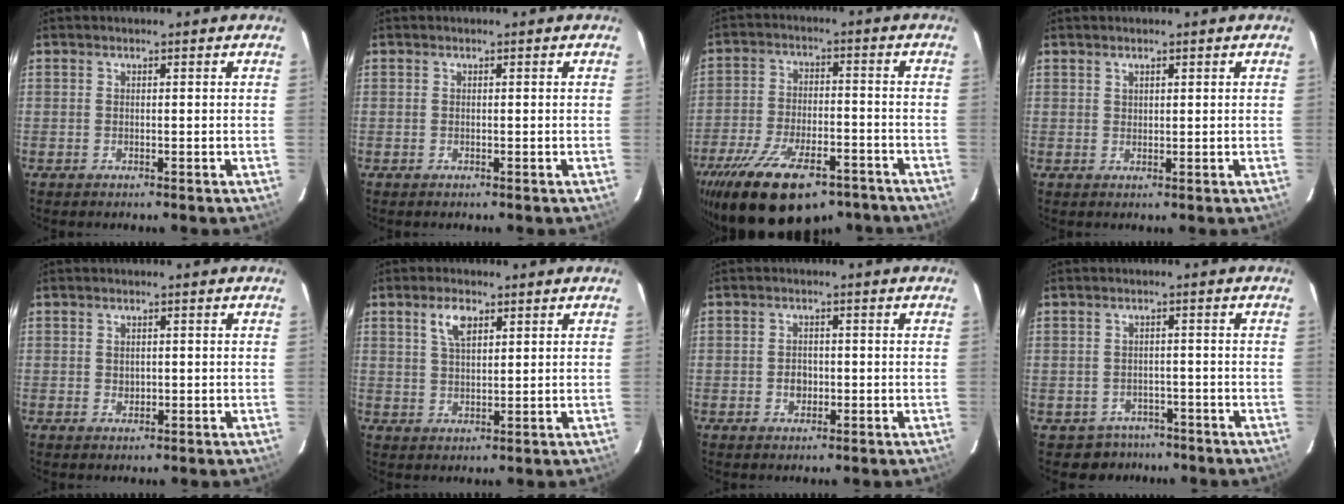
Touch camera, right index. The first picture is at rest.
{"total": 0.0}
{"total": 21.9, "force": [-15.1, 9.3, 12.9], "torque": [-0.255, -0.031, -0.230]}
{"total": 1.2, "force": [0.9, 0.7, 0.5], "torque": [-0.005, 0.003, 0.016]}
{"total": 1.4, "force": [0.1, 1.3, 0.6], "torque": [-0.006, 0.000, 0.004]}
{"total": 4.8, "force": [2.5, 2.1, 3.4], "torque": [-0.063, 0.008, 0.048]}
{"total": 2.7, "force": [-0.6, 2.2, 1.4], "torque": [-0.024, 0.004, -0.008]}
{"total": 4.9, "force": [-3.4, 3.5, 0.0], "torque": [-0.008, 0.024, -0.045]}